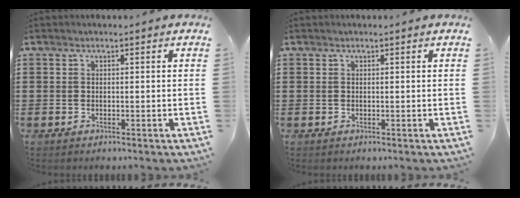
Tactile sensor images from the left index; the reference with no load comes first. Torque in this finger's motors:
{"motor_torque": [-0.43, -0.57, -0.14, -0.11]}